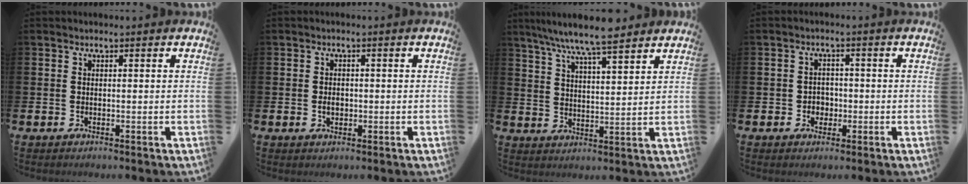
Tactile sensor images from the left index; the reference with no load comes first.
{"total": 1.6, "force": [-0.2, 1.2, 1.1], "torque": [-0.006, 0.001, -0.010]}
{"total": 8.2, "force": [7.5, 0.6, 3.2], "torque": [-0.080, -0.032, 0.134]}
{"total": 2.2, "force": [-0.3, 2.1, 0.7], "torque": [-0.003, 0.002, -0.014]}